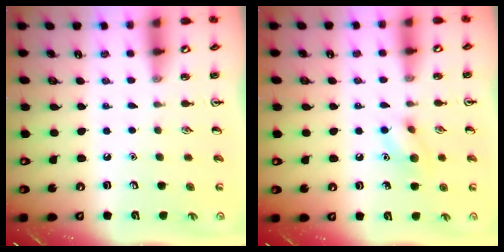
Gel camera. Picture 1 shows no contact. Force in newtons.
{"total": 7.8, "press": 7.6, "slide": 1.5}